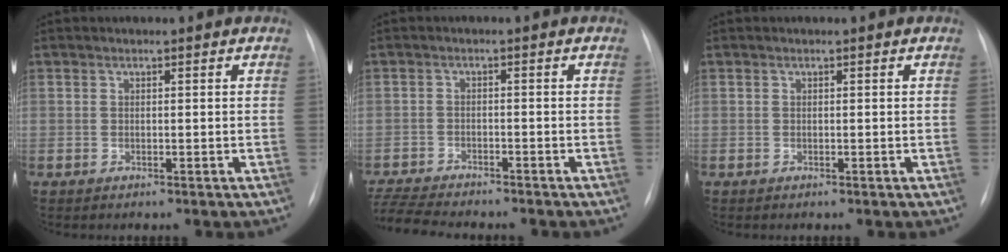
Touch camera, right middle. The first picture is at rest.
{"total": 9.2, "force": [-8.6, 1.2, 3.3], "torque": [-0.065, -0.010, -0.138]}
{"total": 0.0}